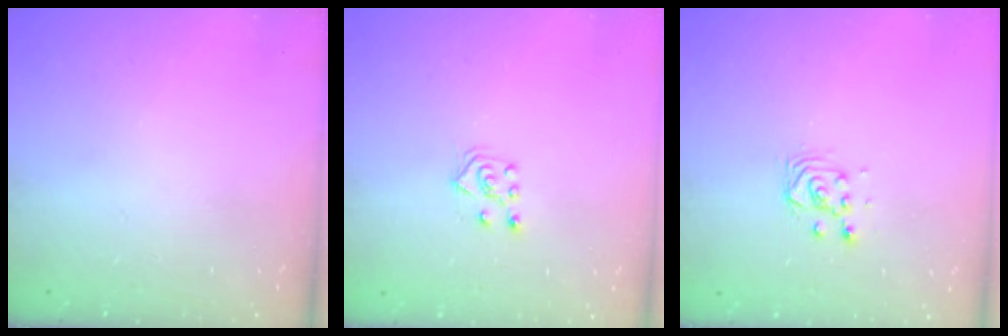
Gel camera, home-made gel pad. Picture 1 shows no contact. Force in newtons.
{"total": 5.7, "press": 5.7, "slide": 0.8}
{"total": 3.9, "press": 3.9, "slide": 0.2}